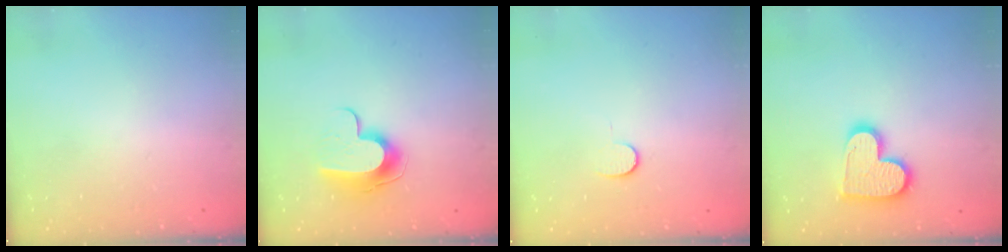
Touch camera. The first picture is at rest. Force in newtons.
{"total": 10.4, "press": 10.4, "slide": 0.3}
{"total": 6.0, "press": 6.0, "slide": 0.5}
{"total": 14.3, "press": 14.3, "slide": 1.1}